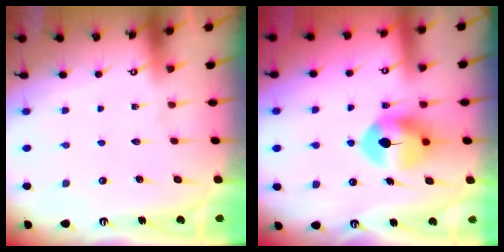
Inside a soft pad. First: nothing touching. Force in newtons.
{"total": 9.1, "press": 8.9, "slide": 1.8}